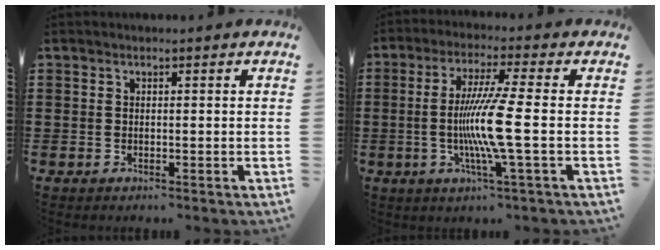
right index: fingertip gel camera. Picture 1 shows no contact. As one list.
[{"total": 9.8, "force": [-1.3, -0.4, 9.7], "torque": [-0.197, -0.022, -0.035]}]